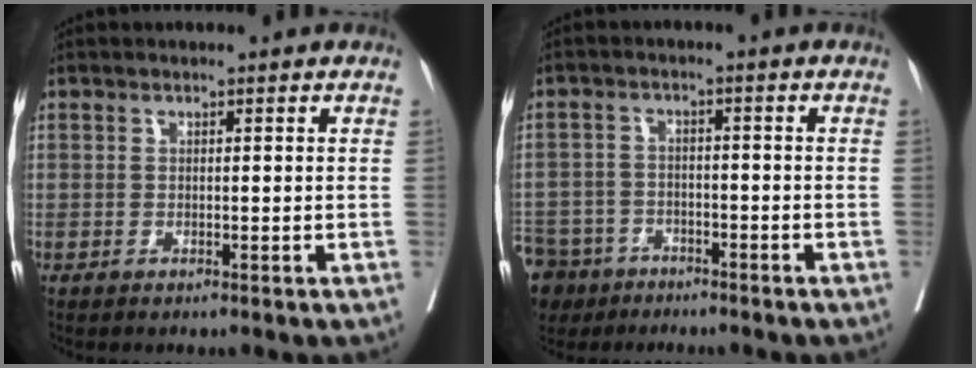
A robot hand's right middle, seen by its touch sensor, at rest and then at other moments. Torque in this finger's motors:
{"motor_torque": [1.23, -0.91, 1.05, 0.21]}